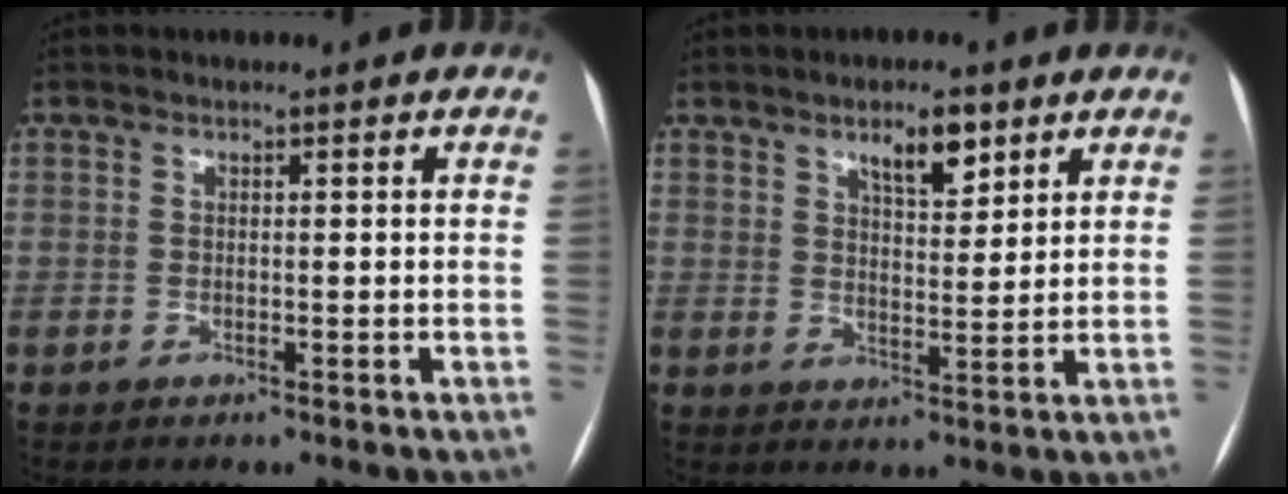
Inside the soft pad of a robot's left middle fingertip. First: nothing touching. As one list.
[{"total": 5.5, "force": [3.6, 1.9, 3.8], "torque": [-0.061, 0.001, 0.058]}]